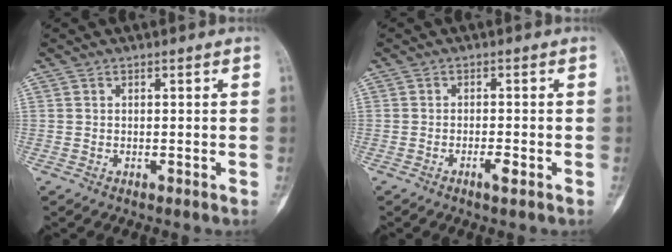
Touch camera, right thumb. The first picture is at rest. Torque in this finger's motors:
{"motor_torque": [-0.39, -0.42, 0.03, -0.04, -0.04]}